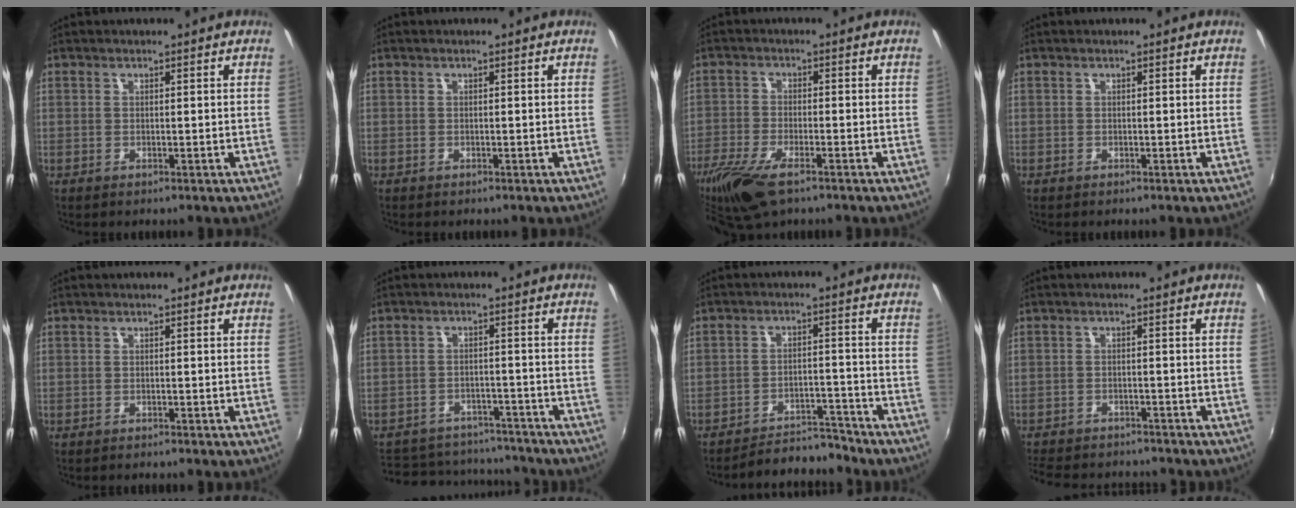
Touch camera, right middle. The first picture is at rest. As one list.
[{"total": 0.0}, {"total": 11.1, "force": [-7.5, 3.7, 7.3], "torque": [-0.173, -0.036, -0.145]}, {"total": 0.0}, {"total": 0.8, "force": [-0.8, -0.1, 0.0], "torque": [-0.002, -0.005, -0.014]}, {"total": 15.8, "force": [-13.3, 7.1, 4.7], "torque": [-0.120, 0.029, -0.169]}, {"total": 8.7, "force": [-8.5, 1.4, 1.3], "torque": [-0.040, 0.012, -0.122]}, {"total": 12.5, "force": [-11.0, 4.1, 4.2], "torque": [-0.112, -0.009, -0.166]}]